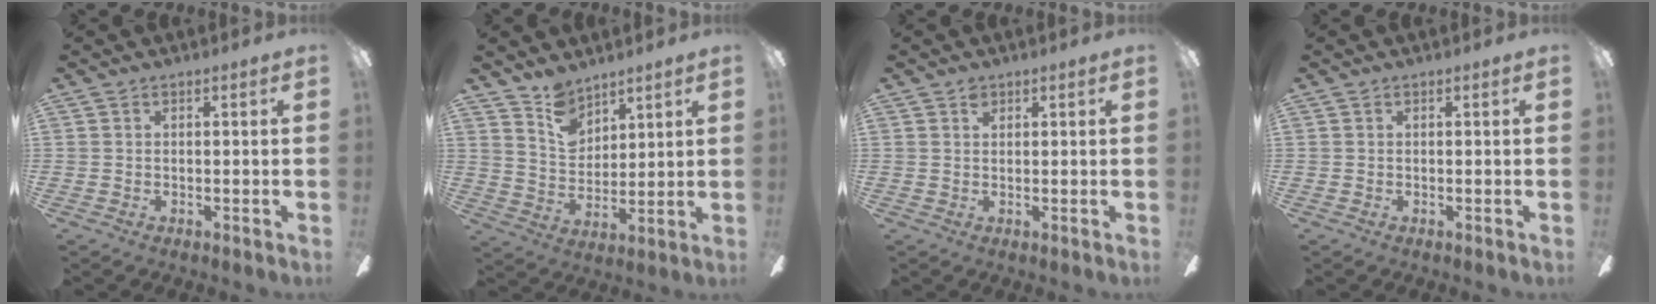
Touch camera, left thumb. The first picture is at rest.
{"total": 8.7, "force": [6.9, 4.7, 2.1], "torque": [-0.045, -0.038, 0.133]}
{"total": 1.6, "force": [1.0, 0.9, 0.7], "torque": [-0.016, 0.000, 0.019]}
{"total": 0.0}